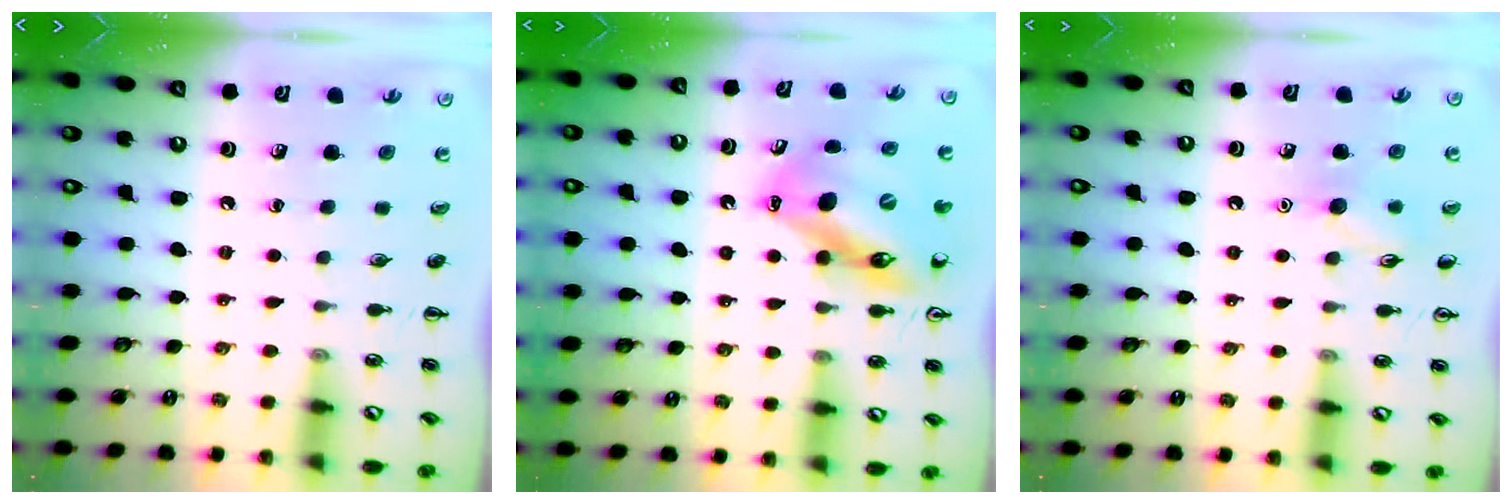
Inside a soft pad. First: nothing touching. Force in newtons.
{"total": 13.8, "press": 13.1, "slide": 4.2}
{"total": 7.3, "press": 7.2, "slide": 1.3}